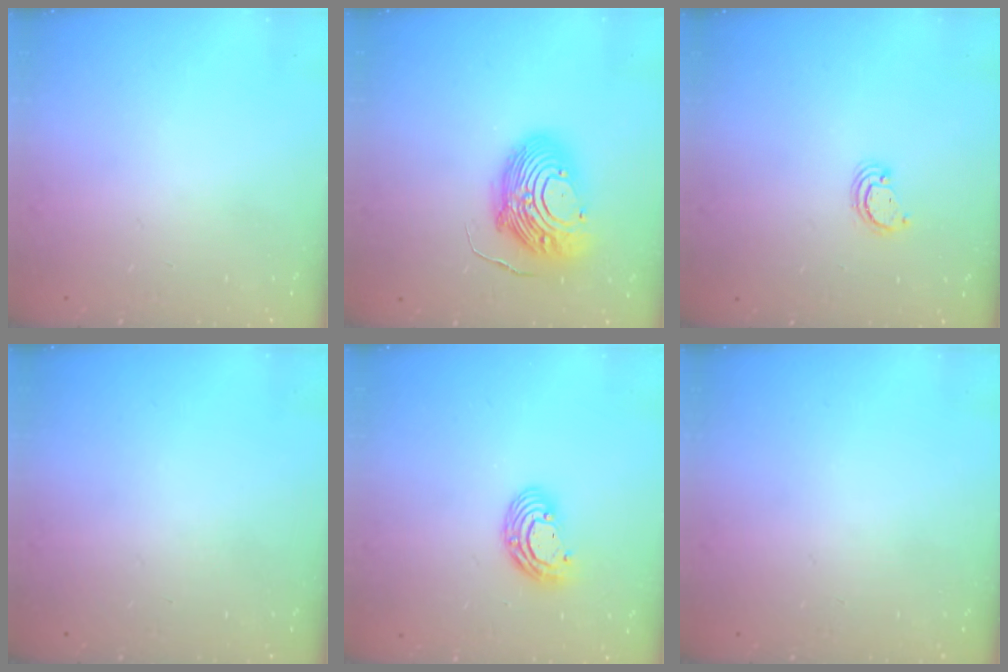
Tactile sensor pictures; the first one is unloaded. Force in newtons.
{"total": 14.9, "press": 14.9, "slide": 1.5}
{"total": 2.3, "press": 2.3, "slide": 0.2}
{"total": 0.0}
{"total": 8.4, "press": 8.3, "slide": 1.5}
{"total": 0.0}